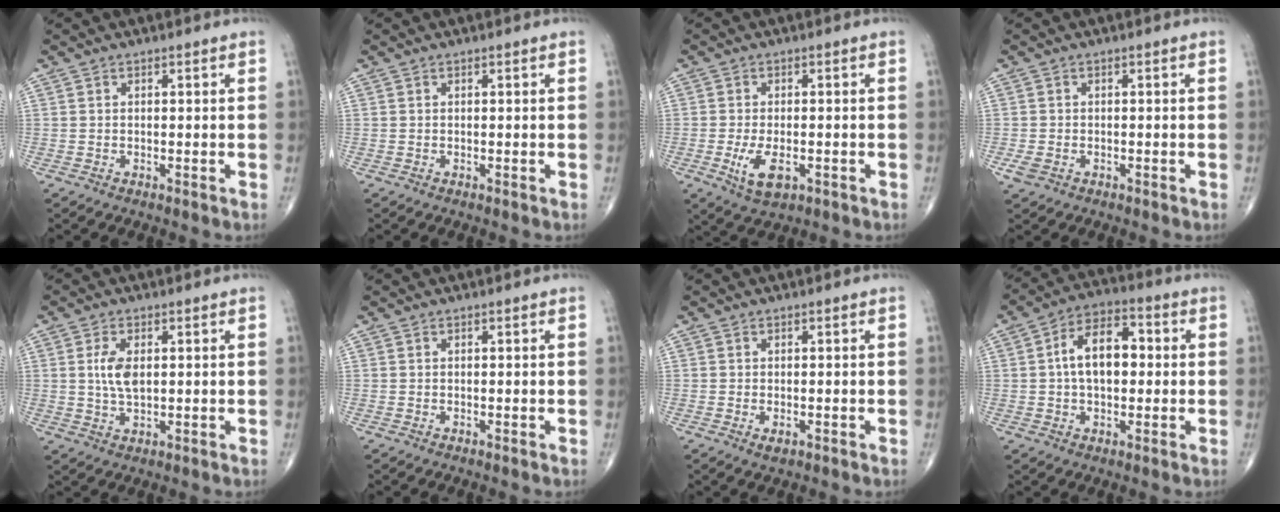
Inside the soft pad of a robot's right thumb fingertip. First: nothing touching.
{"total": 0.0}
{"total": 5.9, "force": [-1.9, 2.9, 4.8], "torque": [-0.091, -0.006, -0.026]}
{"total": 2.2, "force": [-0.9, 1.6, 1.3], "torque": [-0.032, -0.001, -0.014]}
{"total": 5.0, "force": [0.8, 2.5, 4.3], "torque": [-0.088, -0.004, 0.018]}
{"total": 0.0}
{"total": 1.5, "force": [-0.5, 0.7, 1.2], "torque": [-0.020, -0.003, -0.006]}
{"total": 10.9, "force": [0.8, 6.5, 8.8], "torque": [-0.137, 0.026, 0.006]}